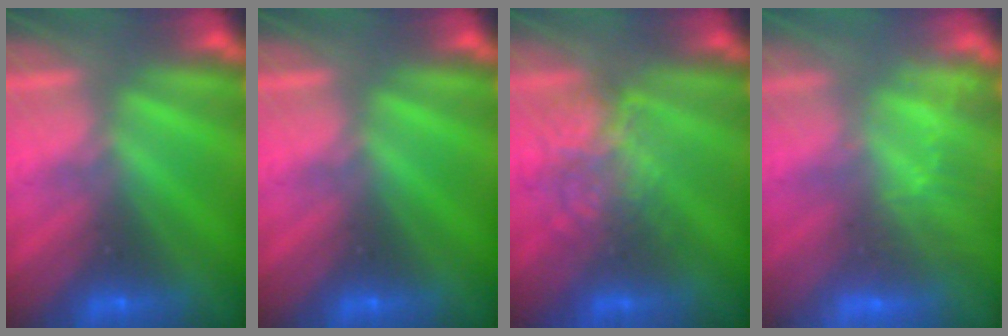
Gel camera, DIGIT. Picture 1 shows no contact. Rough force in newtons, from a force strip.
{"total": 0.0}
{"total": 2.1}
{"total": 3.3}